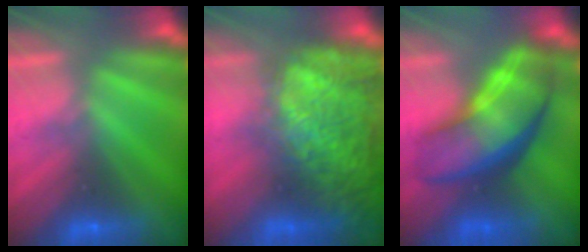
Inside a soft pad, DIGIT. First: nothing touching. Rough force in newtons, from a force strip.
{"total": 7.8}
{"total": 7.5}